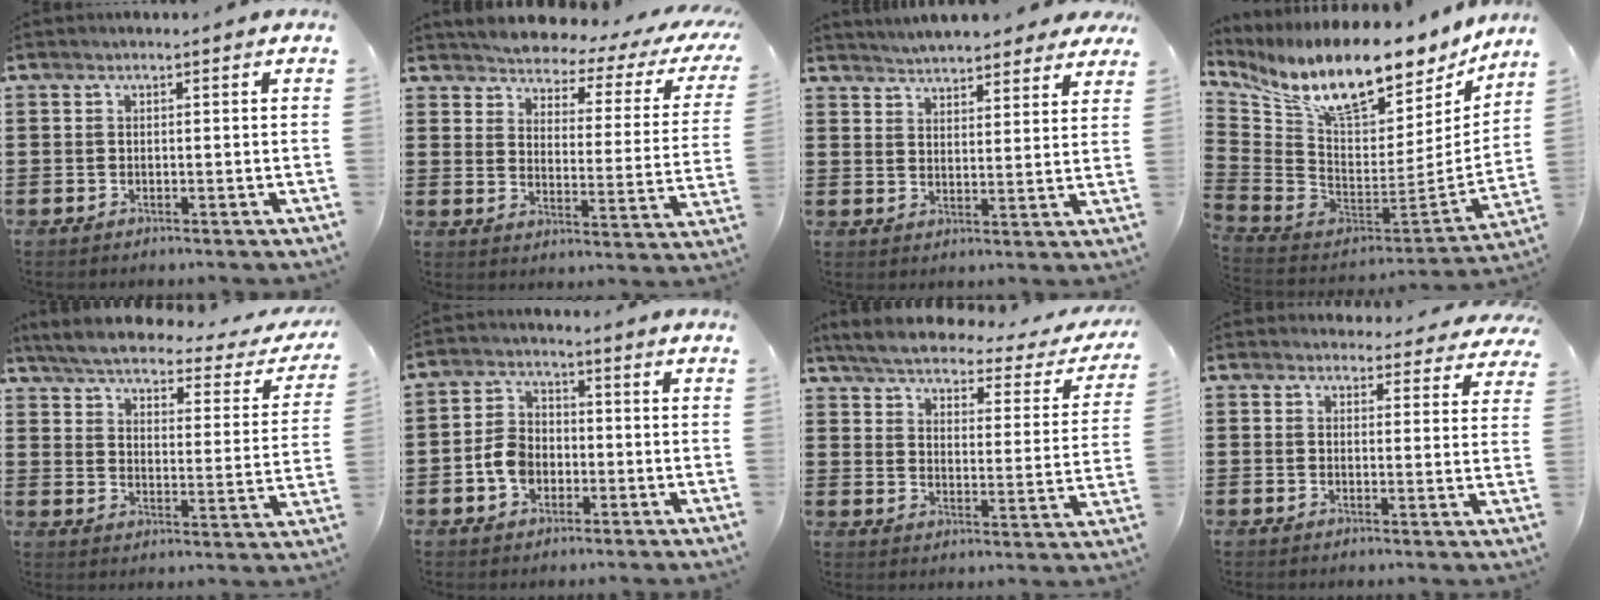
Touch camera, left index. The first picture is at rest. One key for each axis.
{"total": 2.9, "fx": 2.8, "fy": 0.2, "fz": 0.7, "tx": -0.037, "ty": -0.031, "tz": 0.038}
{"total": 4.6, "fx": 4.5, "fy": 0.5, "fz": 0.2, "tx": -0.023, "ty": -0.018, "tz": 0.082}
{"total": 13.5, "fx": 10.1, "fy": 3.7, "fz": 8.2, "tx": -0.164, "ty": -0.079, "tz": 0.173}
{"total": 4.3, "fx": 4.0, "fy": 0.4, "fz": 1.7, "tx": -0.057, "ty": -0.026, "tz": 0.062}
{"total": 5.3, "fx": -1.8, "fy": 4.0, "fz": 3.0, "tx": -0.079, "ty": 0.007, "tz": -0.040}
{"total": 4.3, "fx": 4.0, "fy": 0.3, "fz": 1.7, "tx": -0.056, "ty": -0.028, "tz": 0.062}
{"total": 3.5, "fx": 3.3, "fy": 1.0, "fz": 0.6, "tx": -0.006, "ty": -0.016, "tz": 0.058}